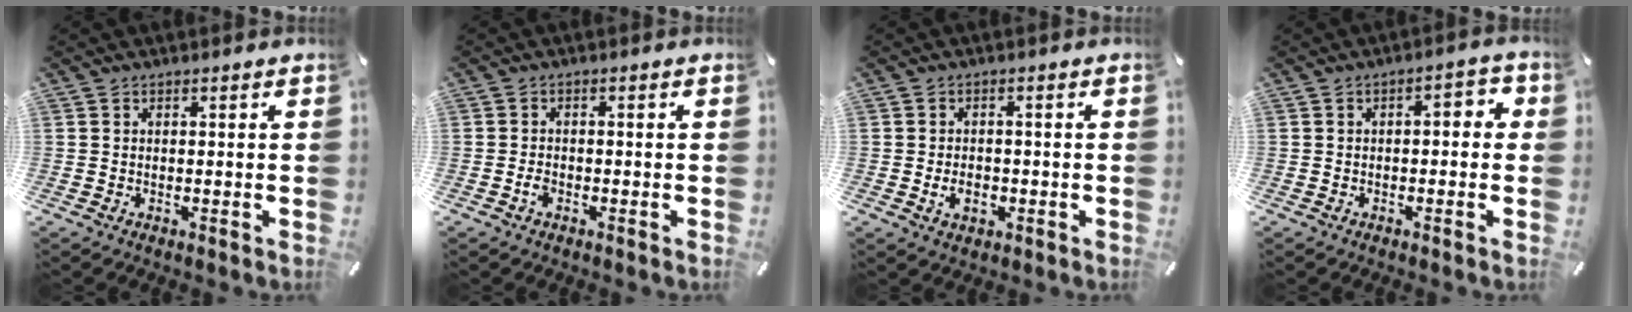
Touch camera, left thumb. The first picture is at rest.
{"total": 1.8, "force": [-0.9, 1.0, 1.2], "torque": [-0.029, 0.001, -0.020]}
{"total": 4.2, "force": [-1.3, 2.8, 2.8], "torque": [-0.055, 0.005, -0.022]}
{"total": 3.6, "force": [-1.3, 1.8, 2.7], "torque": [-0.043, 0.015, -0.031]}